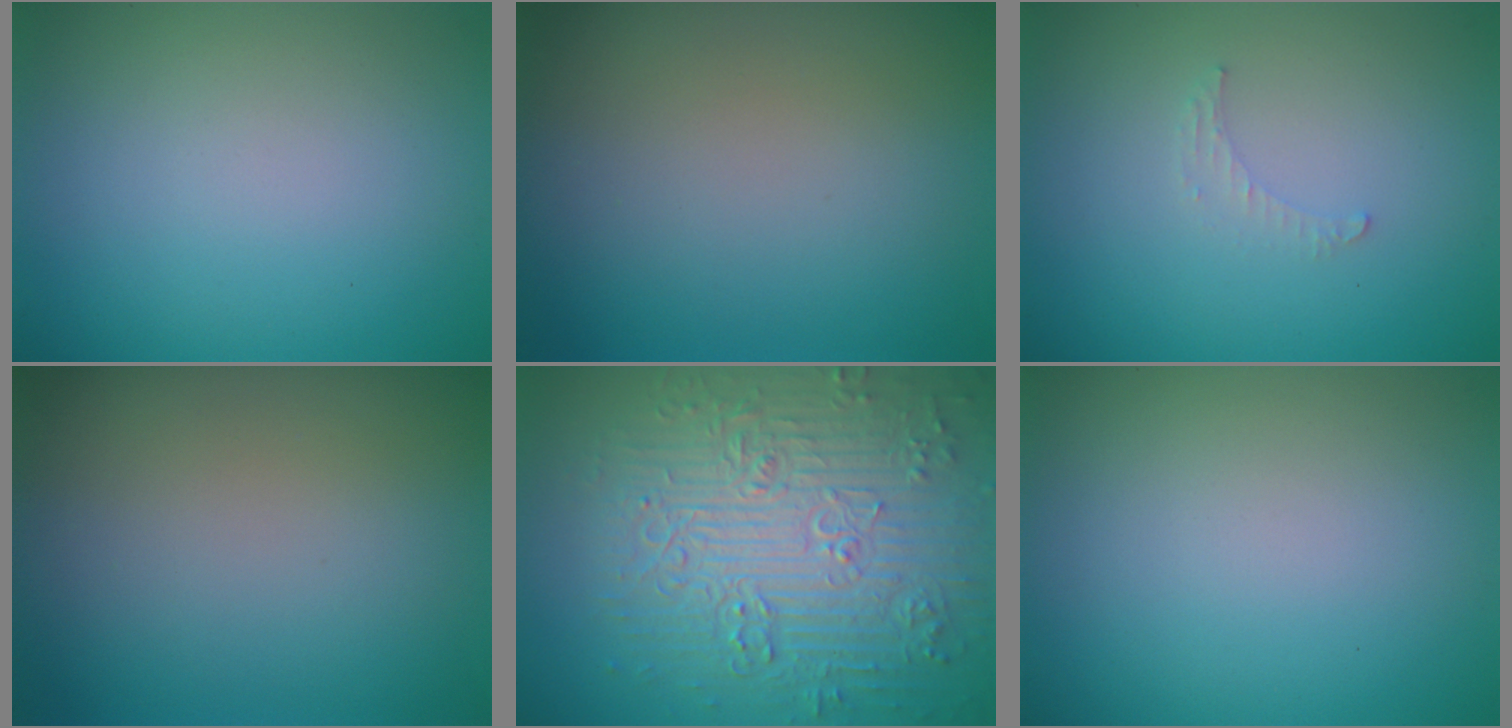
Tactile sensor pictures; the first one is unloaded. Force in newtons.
{"total": 0.0}
{"total": 0.8, "press": 0.8, "slide": 0.3}
{"total": 0.0}
{"total": 9.3, "press": 6.9, "slide": 6.3}
{"total": 0.0}